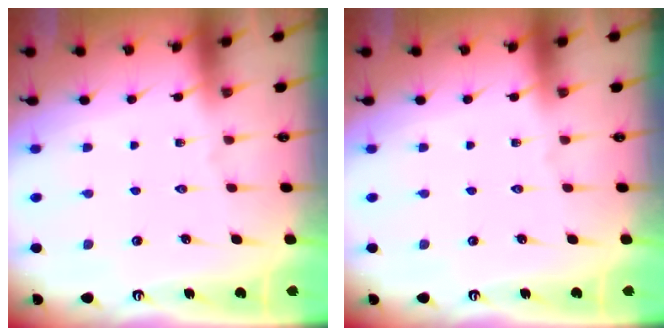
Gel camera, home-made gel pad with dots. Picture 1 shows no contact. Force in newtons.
{"total": 0.0}